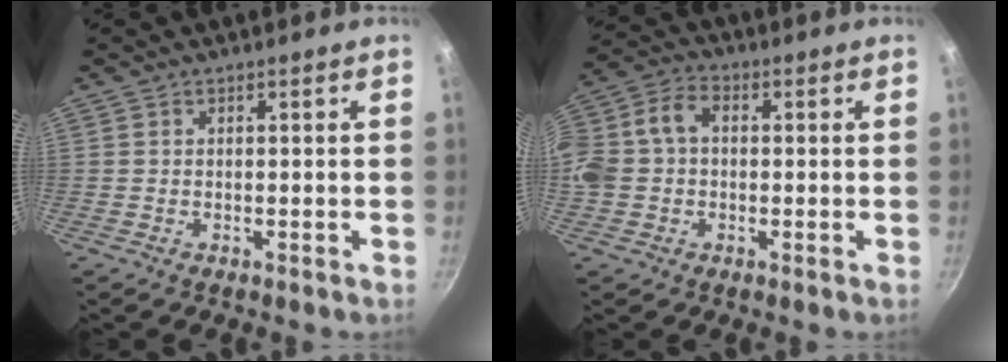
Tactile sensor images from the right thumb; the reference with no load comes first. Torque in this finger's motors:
{"motor_torque": [1.31, 1.33, 0.20, -0.02, 0.22]}